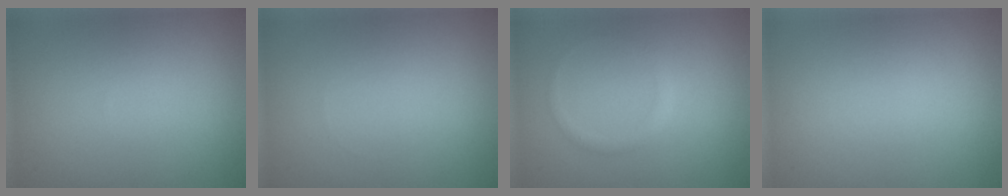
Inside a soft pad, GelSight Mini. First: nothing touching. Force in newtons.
{"total": 0.0}
{"total": 1.0, "press": 1.0, "slide": 0.1}
{"total": 0.0}